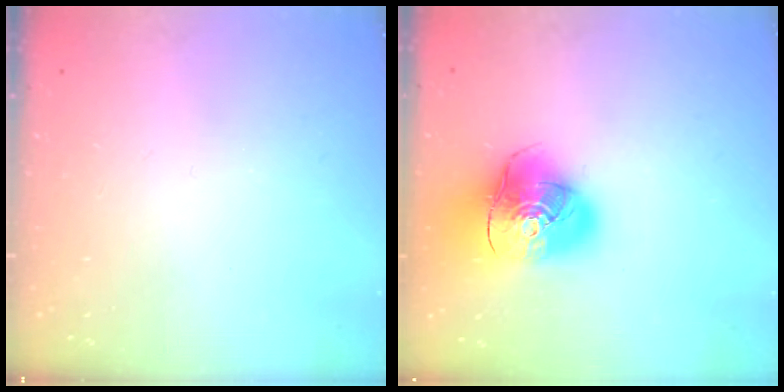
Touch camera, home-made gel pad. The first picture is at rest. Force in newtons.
{"total": 16.8, "press": 16.6, "slide": 2.5}